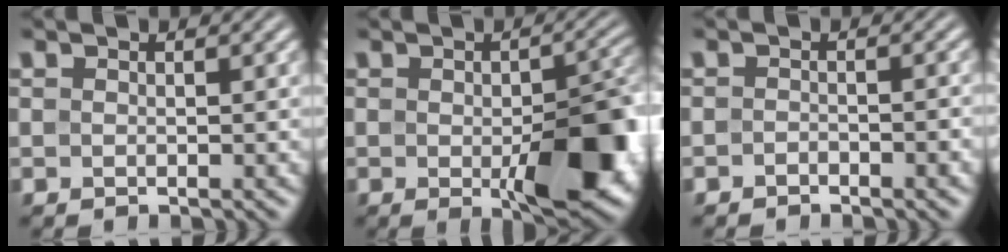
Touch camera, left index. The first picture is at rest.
{"total": 9.6, "force": [-2.6, 4.4, 8.1], "torque": [-0.112, -0.020, -0.030]}
{"total": 1.5, "force": [-1.1, 0.5, 0.8], "torque": [-0.014, 0.001, -0.020]}